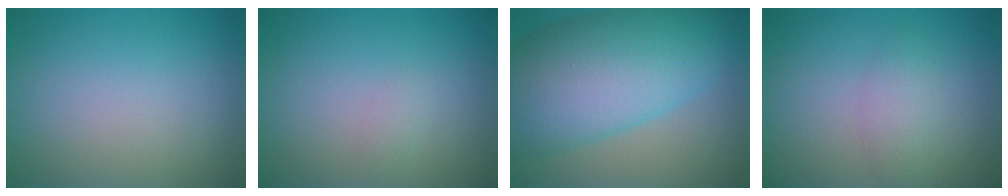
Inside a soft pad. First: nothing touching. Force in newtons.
{"total": 0.8, "press": 0.8, "slide": 0.0}
{"total": 12.2, "press": 12.2, "slide": 0.3}
{"total": 2.1, "press": 2.1, "slide": 0.1}